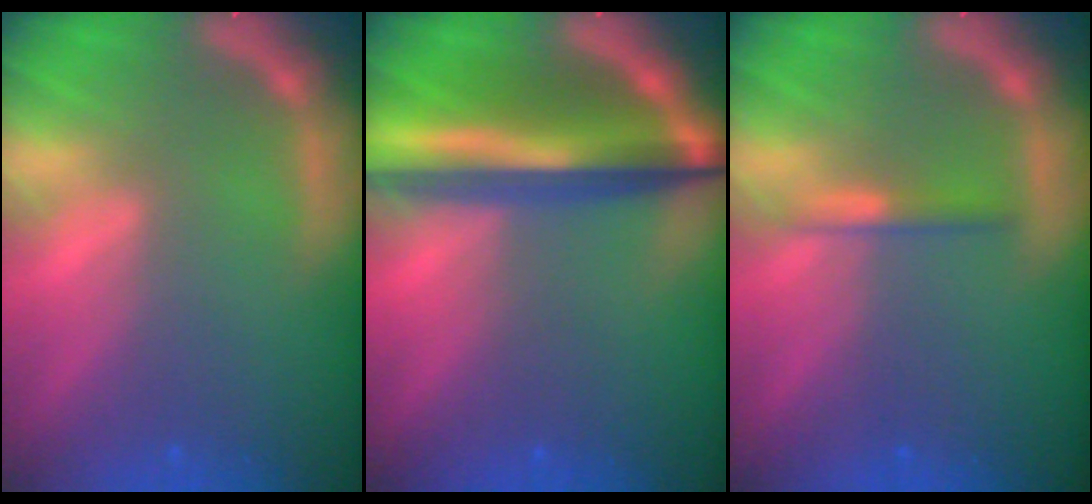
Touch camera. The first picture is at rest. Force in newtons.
{"total": 10.0}
{"total": 1.4}